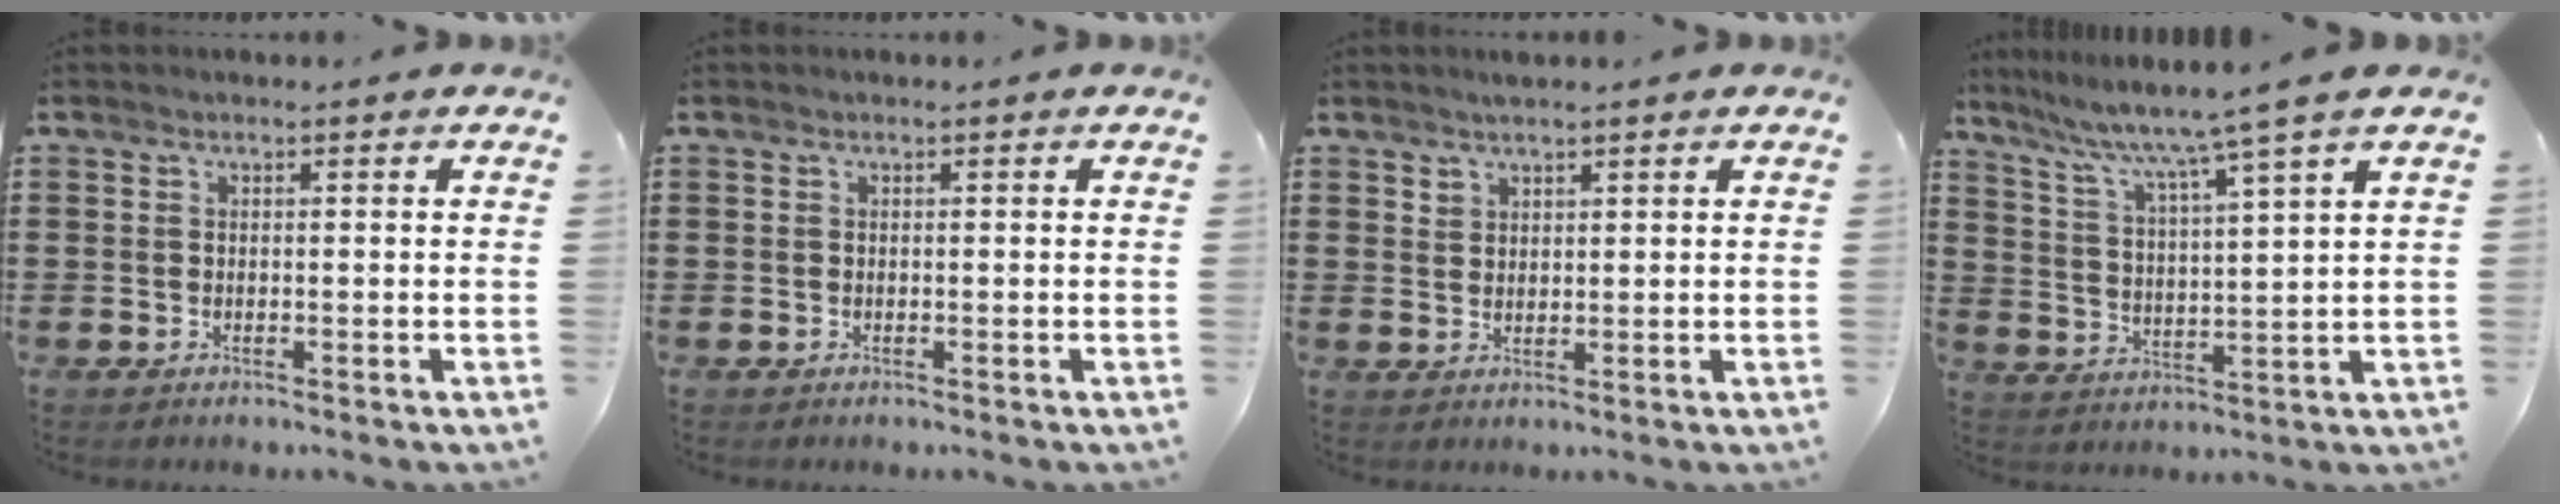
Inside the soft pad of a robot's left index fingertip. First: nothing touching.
{"total": 0.0}
{"total": 1.7, "force": [1.6, 0.6, 0.2], "torque": [-0.005, 0.001, 0.032]}
{"total": 6.7, "force": [5.4, -1.2, 3.8], "torque": [-0.096, -0.043, 0.081]}